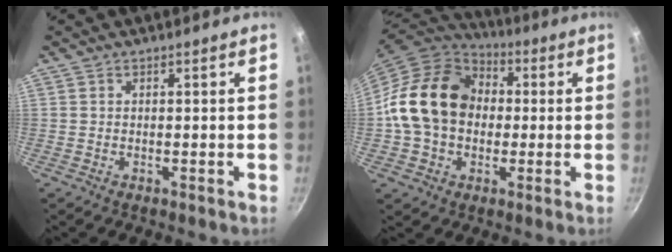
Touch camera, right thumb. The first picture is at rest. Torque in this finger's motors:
{"motor_torque": [1.35, 3.66, 1.07, -0.97, 0.20]}